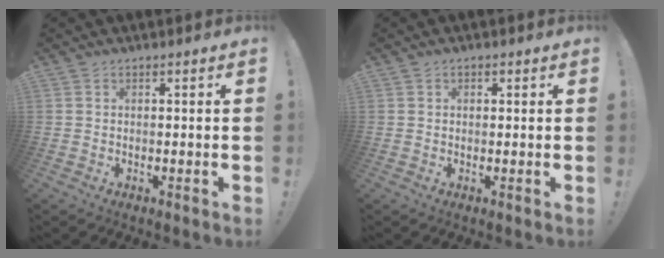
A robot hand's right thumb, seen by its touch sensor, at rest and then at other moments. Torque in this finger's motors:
{"motor_torque": [0.07, -0.22, -0.35, 0.16, 0.03]}